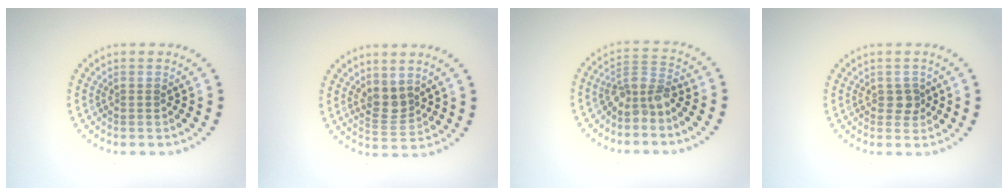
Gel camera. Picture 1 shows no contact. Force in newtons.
{"total": 2.3, "press": 1.9, "slide": 1.4}
{"total": 3.1, "press": 2.2, "slide": 2.1}
{"total": 1.3, "press": 1.2, "slide": 0.4}